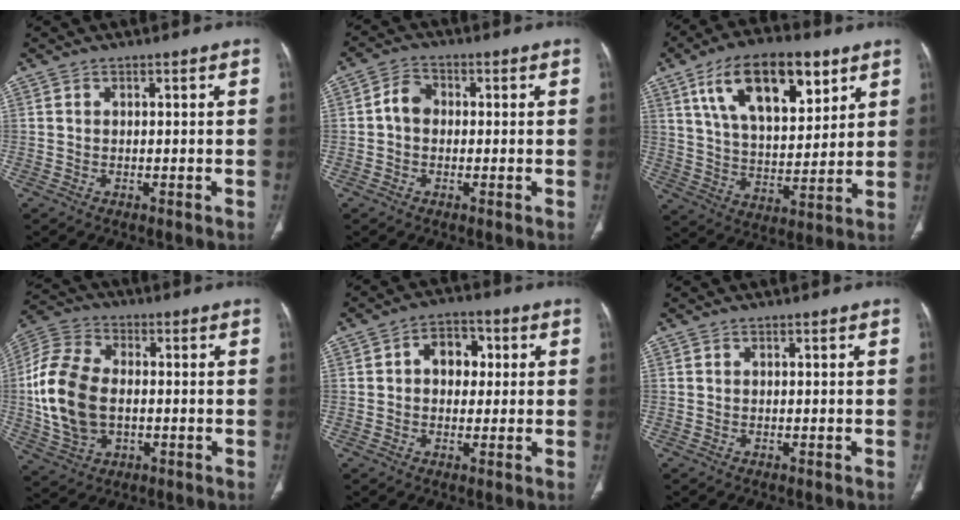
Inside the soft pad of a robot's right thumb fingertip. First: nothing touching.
{"total": 4.1, "force": [-0.2, 3.3, 2.5], "torque": [-0.035, 0.015, -0.012]}
{"total": 19.7, "force": [9.8, 9.5, 14.3], "torque": [-0.199, -0.031, 0.172]}
{"total": 16.4, "force": [-0.8, 10.8, 12.3], "torque": [-0.253, 0.013, -0.012]}
{"total": 7.1, "force": [1.2, 5.2, 4.6], "torque": [-0.037, 0.013, 0.012]}
{"total": 0.0}